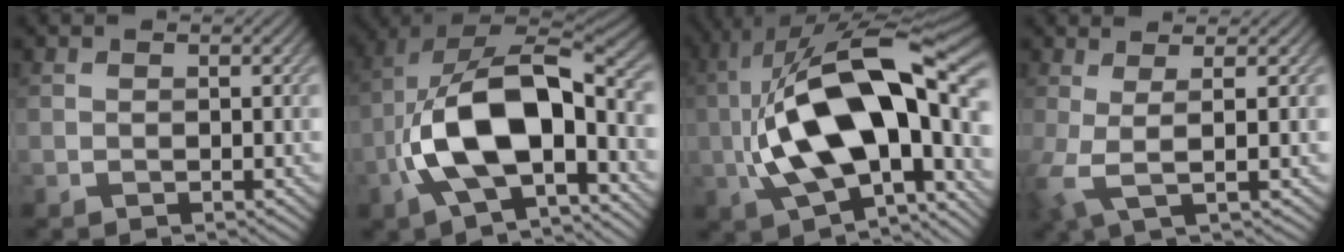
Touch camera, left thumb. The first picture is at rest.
{"total": 14.8, "force": [-3.9, 7.3, 12.3], "torque": [-0.229, -0.006, -0.080]}
{"total": 19.2, "force": [-1.8, 9.4, 16.7], "torque": [-0.308, 0.016, -0.035]}
{"total": 4.5, "force": [0.1, 0.8, 4.5], "torque": [-0.093, 0.004, -0.003]}